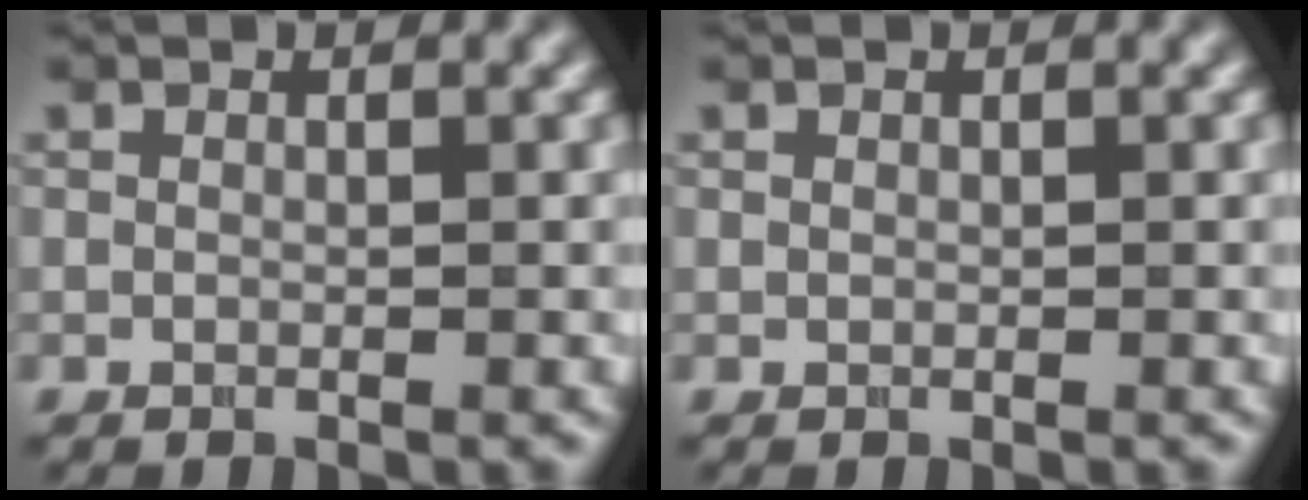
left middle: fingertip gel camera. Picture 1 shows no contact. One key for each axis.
{"total": 0.0}